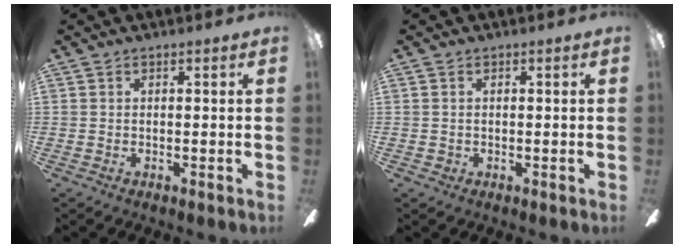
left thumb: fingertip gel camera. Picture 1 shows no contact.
{"total": 0.8, "force": [0.1, 0.8, 0.3], "torque": [-0.006, 0.005, 0.000]}